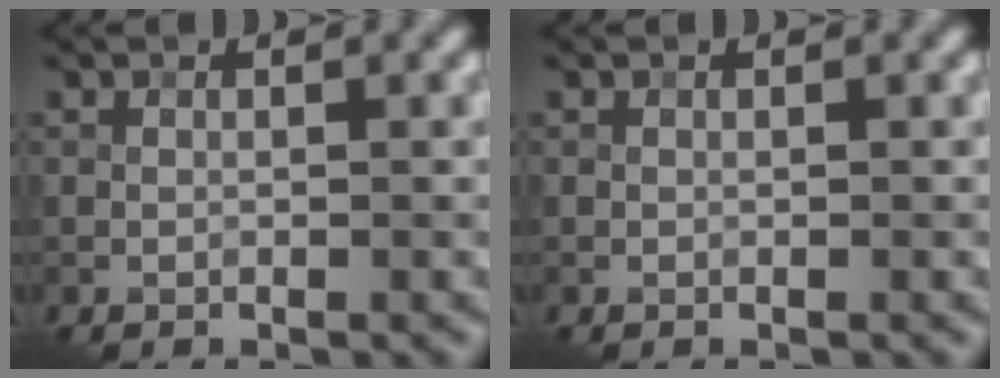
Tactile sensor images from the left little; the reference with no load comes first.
{"total": 0.0}